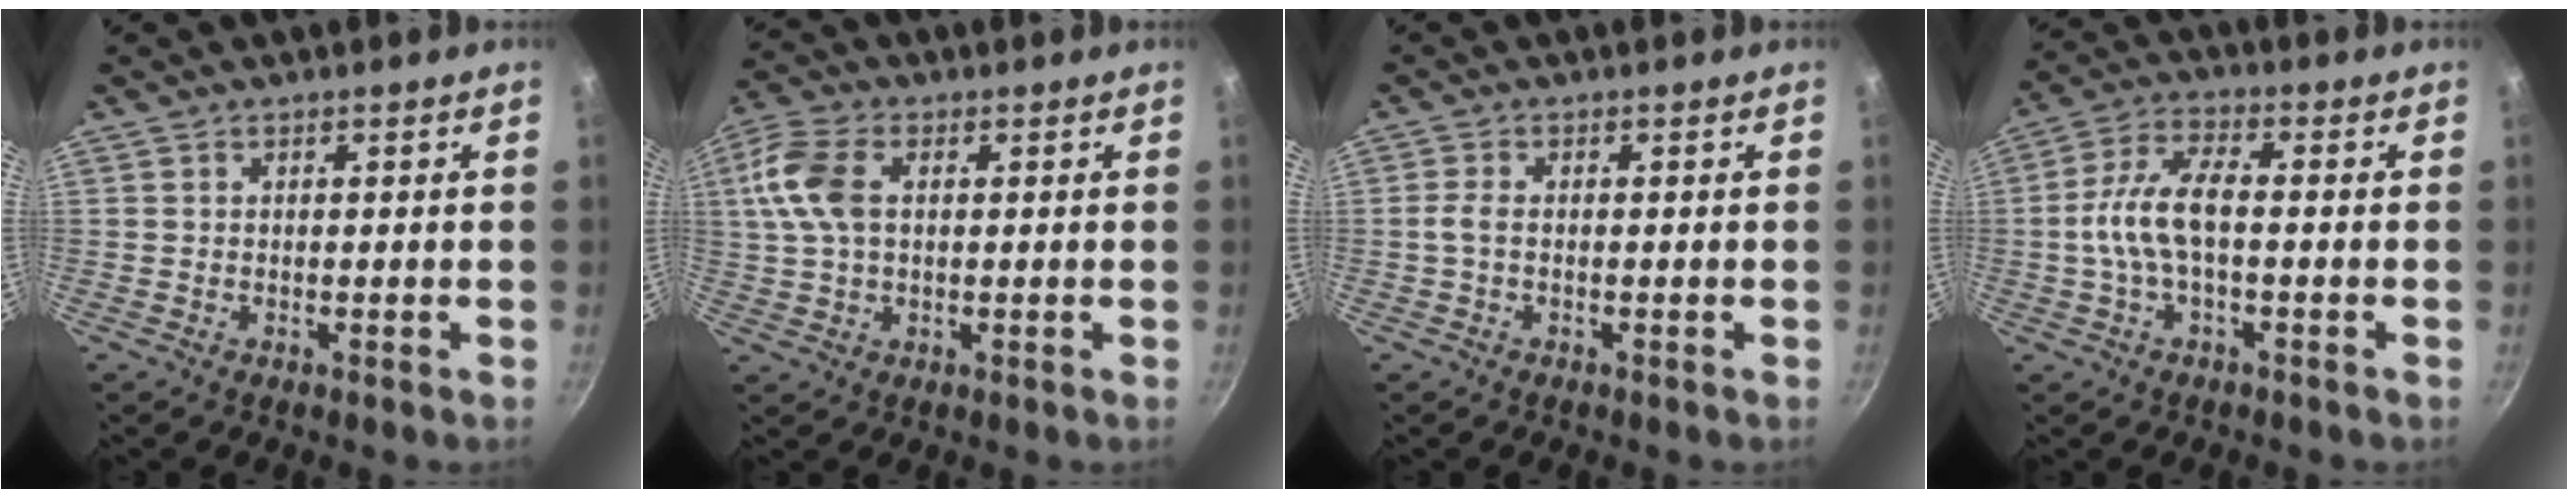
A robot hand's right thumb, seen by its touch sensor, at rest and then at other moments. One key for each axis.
{"total": 10.0, "fx": 1.8, "fy": 6.2, "fz": 7.6, "tx": -0.158, "ty": 0.013, "tz": 0.027}
{"total": 1.9, "fx": -0.4, "fy": 0.8, "fz": 1.7, "tx": -0.049, "ty": 0.007, "tz": -0.013}
{"total": 9.2, "fx": -1.0, "fy": 4.0, "fz": 8.2, "tx": -0.167, "ty": 0.030, "tz": -0.030}